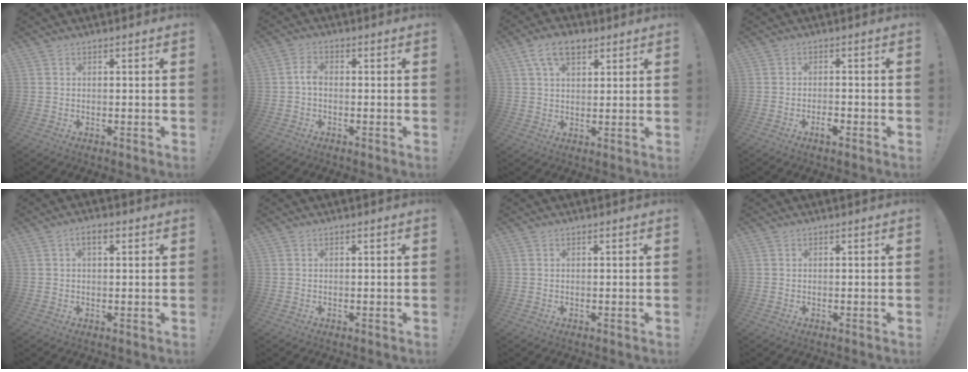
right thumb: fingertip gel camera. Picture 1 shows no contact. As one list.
[{"total": 3.4, "force": [-0.7, 2.1, 2.6], "torque": [-0.058, 0.010, -0.015]}, {"total": 8.4, "force": [4.4, 4.7, 5.4], "torque": [-0.092, -0.002, 0.084]}, {"total": 2.7, "force": [-1.7, 0.9, 1.9], "torque": [-0.026, 0.007, -0.029]}, {"total": 3.3, "force": [1.0, 1.7, 2.7], "torque": [-0.049, 0.006, 0.016]}, {"total": 0.0}, {"total": 0.0}, {"total": 0.0}]